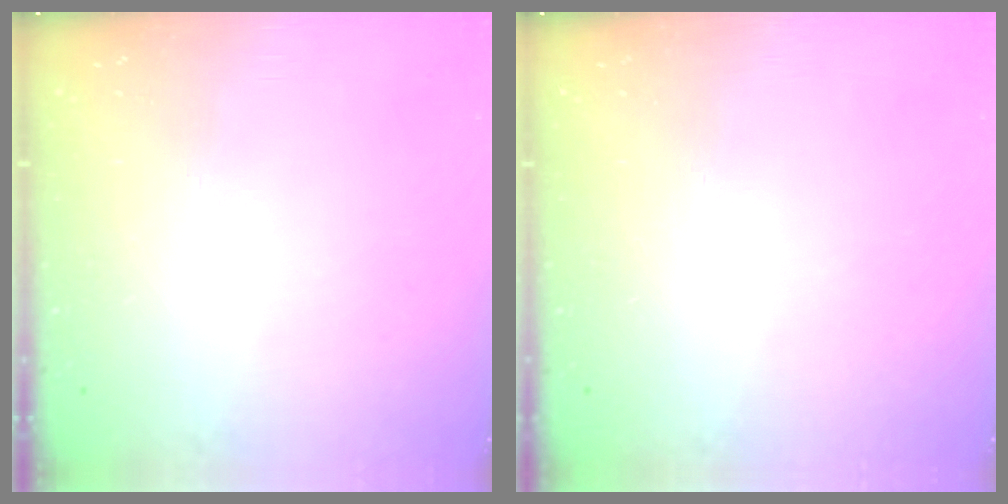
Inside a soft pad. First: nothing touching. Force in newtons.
{"total": 0.0}